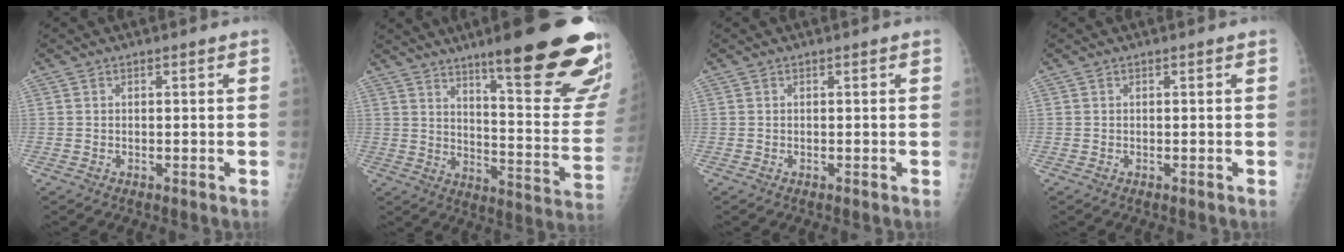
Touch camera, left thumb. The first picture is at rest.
{"total": 26.8, "force": [16.9, 4.3, 20.3], "torque": [-0.224, -0.080, 0.239]}
{"total": 0.0}
{"total": 0.0}